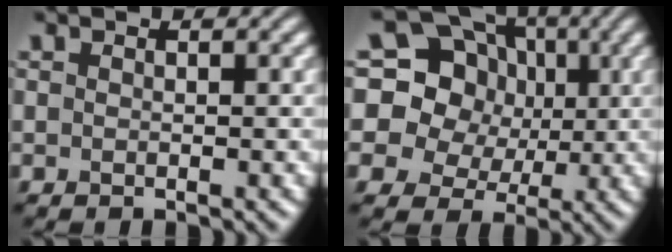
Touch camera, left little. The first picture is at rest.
{"total": 18.7, "force": [5.3, 16.5, 7.1], "torque": [-0.171, 0.046, 0.071]}